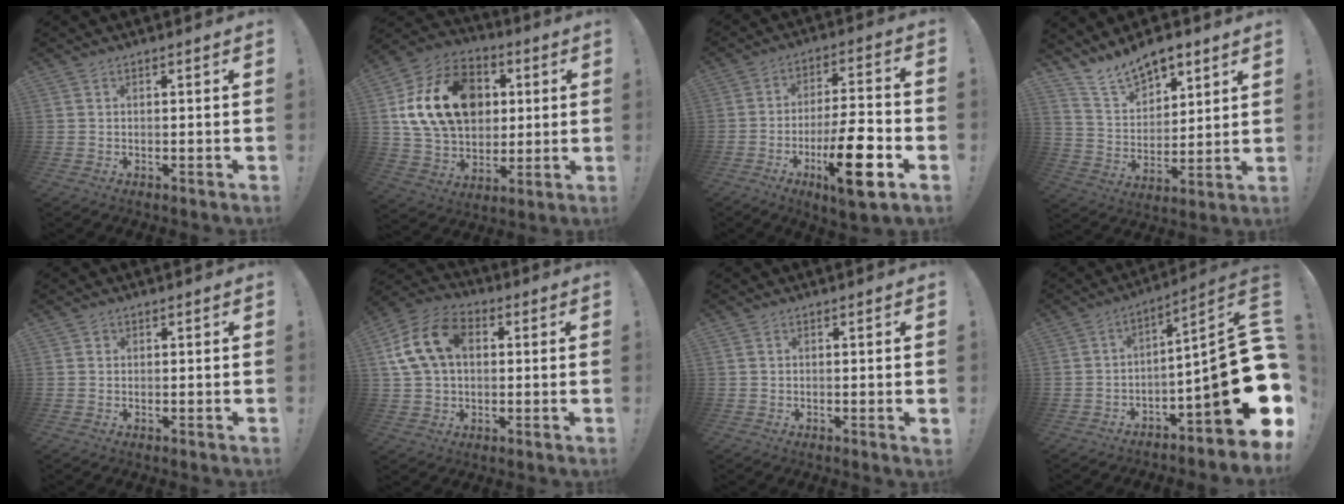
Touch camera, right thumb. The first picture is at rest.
{"total": 21.9, "force": [5.0, 16.4, 13.6], "torque": [-0.224, -0.003, 0.107]}
{"total": 16.8, "force": [-7.0, 4.5, 14.5], "torque": [-0.213, 0.029, -0.108]}
{"total": 12.6, "force": [10.1, 6.1, 4.4], "torque": [-0.083, -0.068, 0.193]}
{"total": 0.9, "force": [0.5, 0.7, 0.1], "torque": [-0.003, 0.001, 0.009]}
{"total": 15.6, "force": [3.8, 11.0, 10.3], "torque": [-0.189, 0.007, 0.075]}
{"total": 0.5, "force": [0.4, 0.0, 0.3], "torque": [-0.006, 0.000, 0.007]}
{"total": 17.7, "force": [-4.1, 3.6, 16.9], "torque": [-0.233, -0.002, -0.068]}